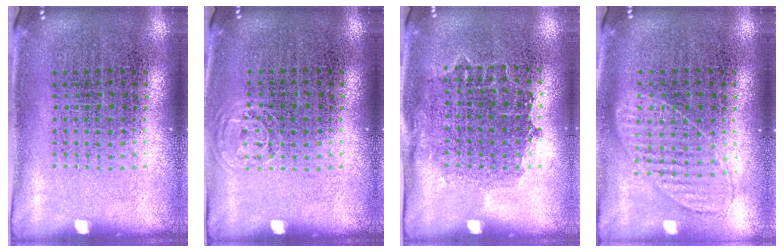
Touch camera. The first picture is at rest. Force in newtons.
{"total": 0.7, "press": 0.6, "slide": 0.3}
{"total": 0.8, "press": 0.7, "slide": 0.4}
{"total": 1.0, "press": 0.9, "slide": 0.2}